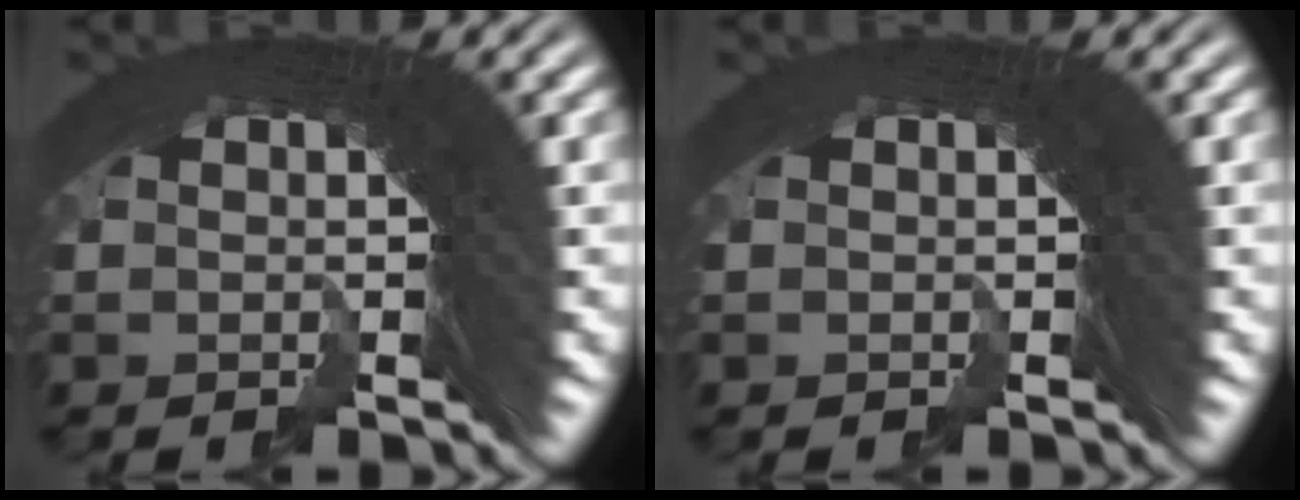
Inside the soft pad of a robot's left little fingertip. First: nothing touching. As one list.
[{"total": 0.0}]